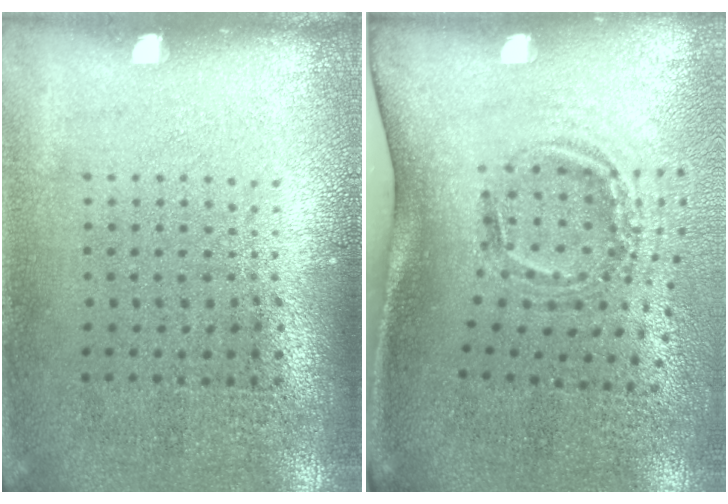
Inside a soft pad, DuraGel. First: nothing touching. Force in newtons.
{"total": 2.1, "press": 1.2, "slide": 1.6}